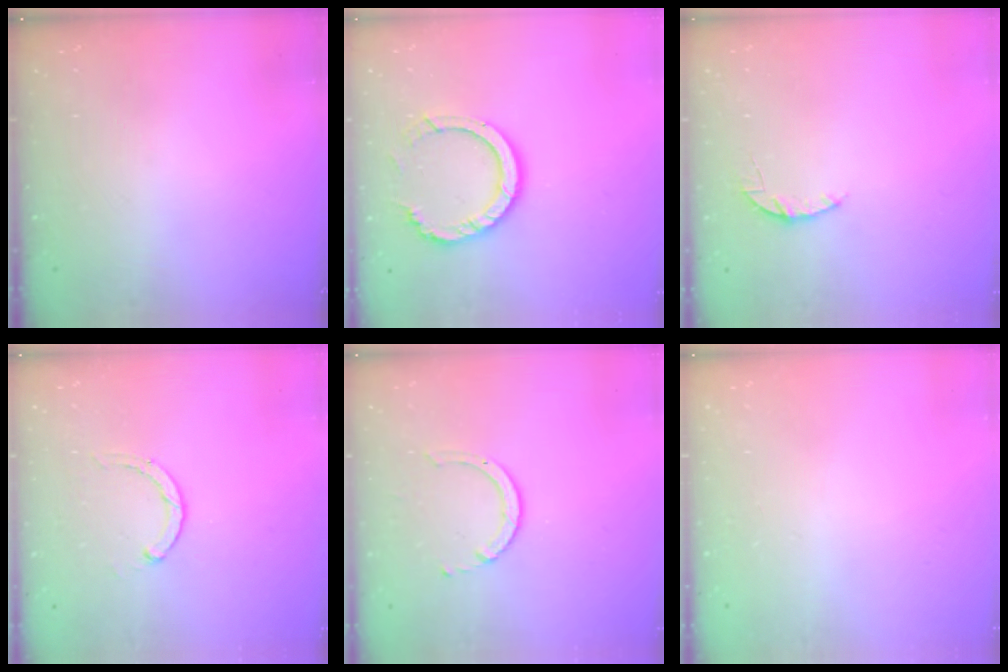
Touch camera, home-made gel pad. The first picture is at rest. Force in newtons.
{"total": 10.1, "press": 10.1, "slide": 0.9}
{"total": 3.1, "press": 3.1, "slide": 0.3}
{"total": 2.8, "press": 2.8, "slide": 0.5}
{"total": 3.2, "press": 3.2, "slide": 0.4}
{"total": 2.4, "press": 2.4, "slide": 0.2}